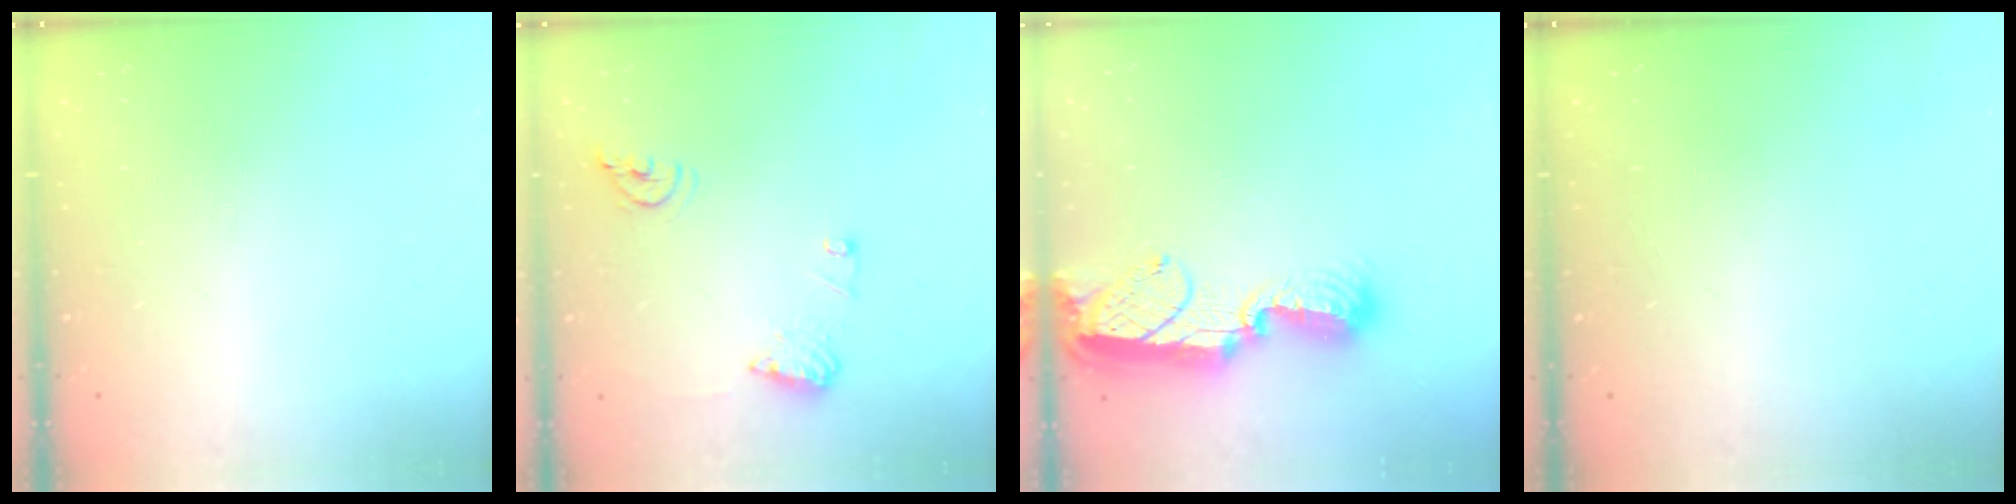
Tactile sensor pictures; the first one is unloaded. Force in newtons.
{"total": 10.4, "press": 10.4, "slide": 1.0}
{"total": 12.4, "press": 12.3, "slide": 1.2}
{"total": 0.0}